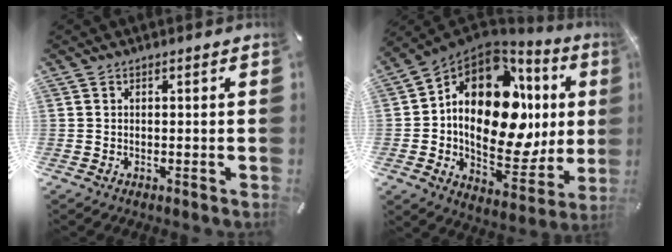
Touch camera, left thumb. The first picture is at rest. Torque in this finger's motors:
{"motor_torque": [2.48, 2.53, 1.93, 0.84, 0.43]}